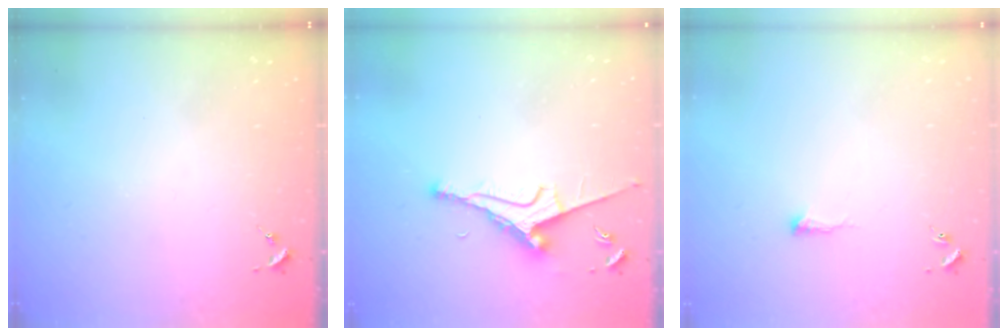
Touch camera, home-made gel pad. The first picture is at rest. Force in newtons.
{"total": 9.1, "press": 9.0, "slide": 1.3}
{"total": 5.1, "press": 5.0, "slide": 0.5}